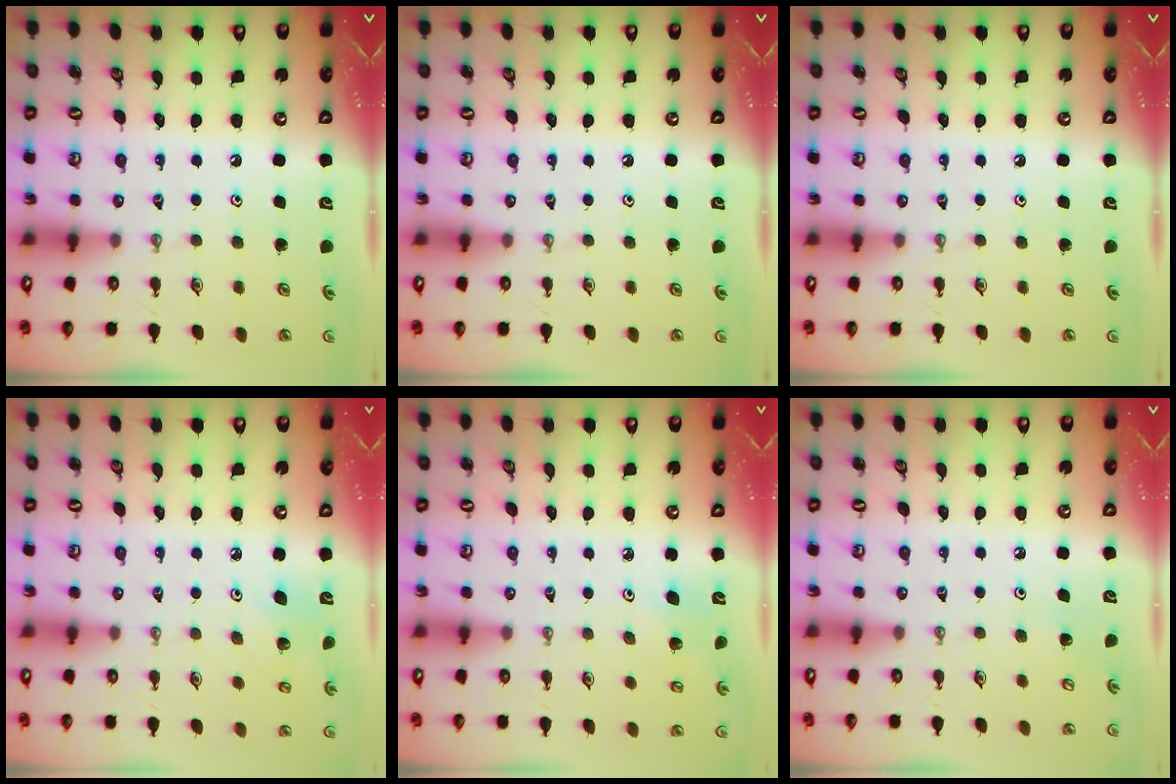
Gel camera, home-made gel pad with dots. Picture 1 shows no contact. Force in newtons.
{"total": 0.0}
{"total": 0.0}
{"total": 5.5, "press": 5.3, "slide": 1.6}
{"total": 6.3, "press": 6.2, "slide": 1.0}
{"total": 3.3, "press": 3.3, "slide": 0.2}